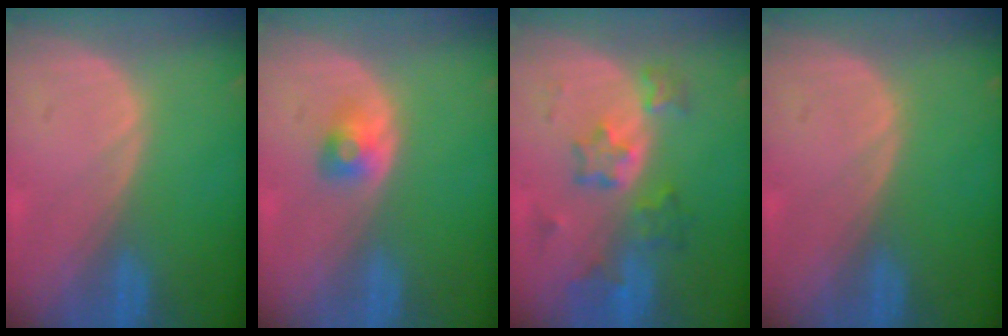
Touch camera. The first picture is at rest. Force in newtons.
{"total": 2.5, "press": 2.3, "slide": 0.9}
{"total": 7.2, "press": 6.4, "slide": 3.1}
{"total": 0.0}